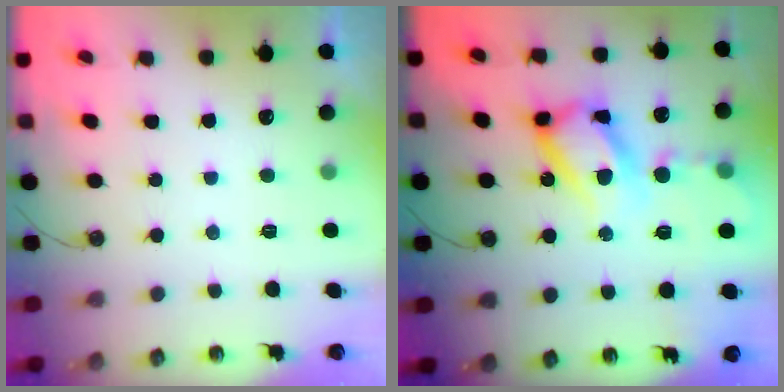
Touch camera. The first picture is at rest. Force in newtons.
{"total": 17.9, "press": 17.7, "slide": 2.3}